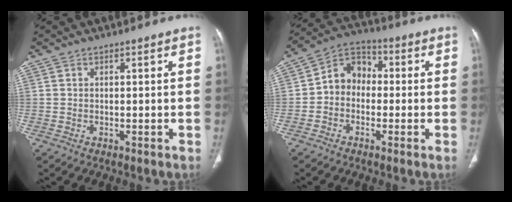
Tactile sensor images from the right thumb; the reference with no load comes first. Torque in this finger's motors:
{"motor_torque": [1.11, 0.97, 0.81, -0.62, 0.23]}